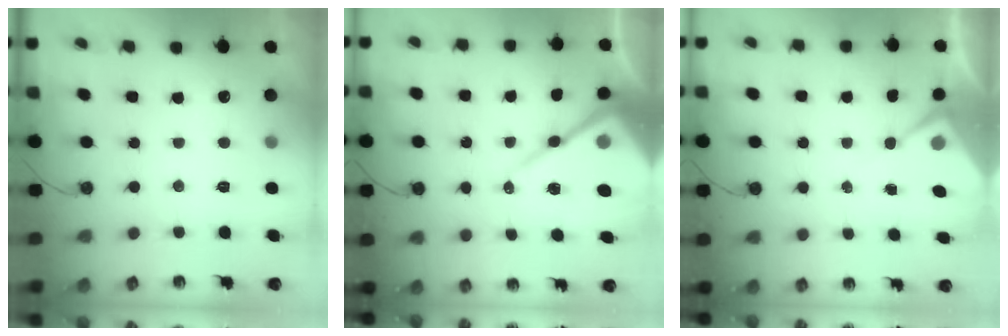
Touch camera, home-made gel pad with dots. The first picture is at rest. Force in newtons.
{"total": 18.7, "press": 18.6, "slide": 1.8}
{"total": 6.1, "press": 6.1, "slide": 0.5}